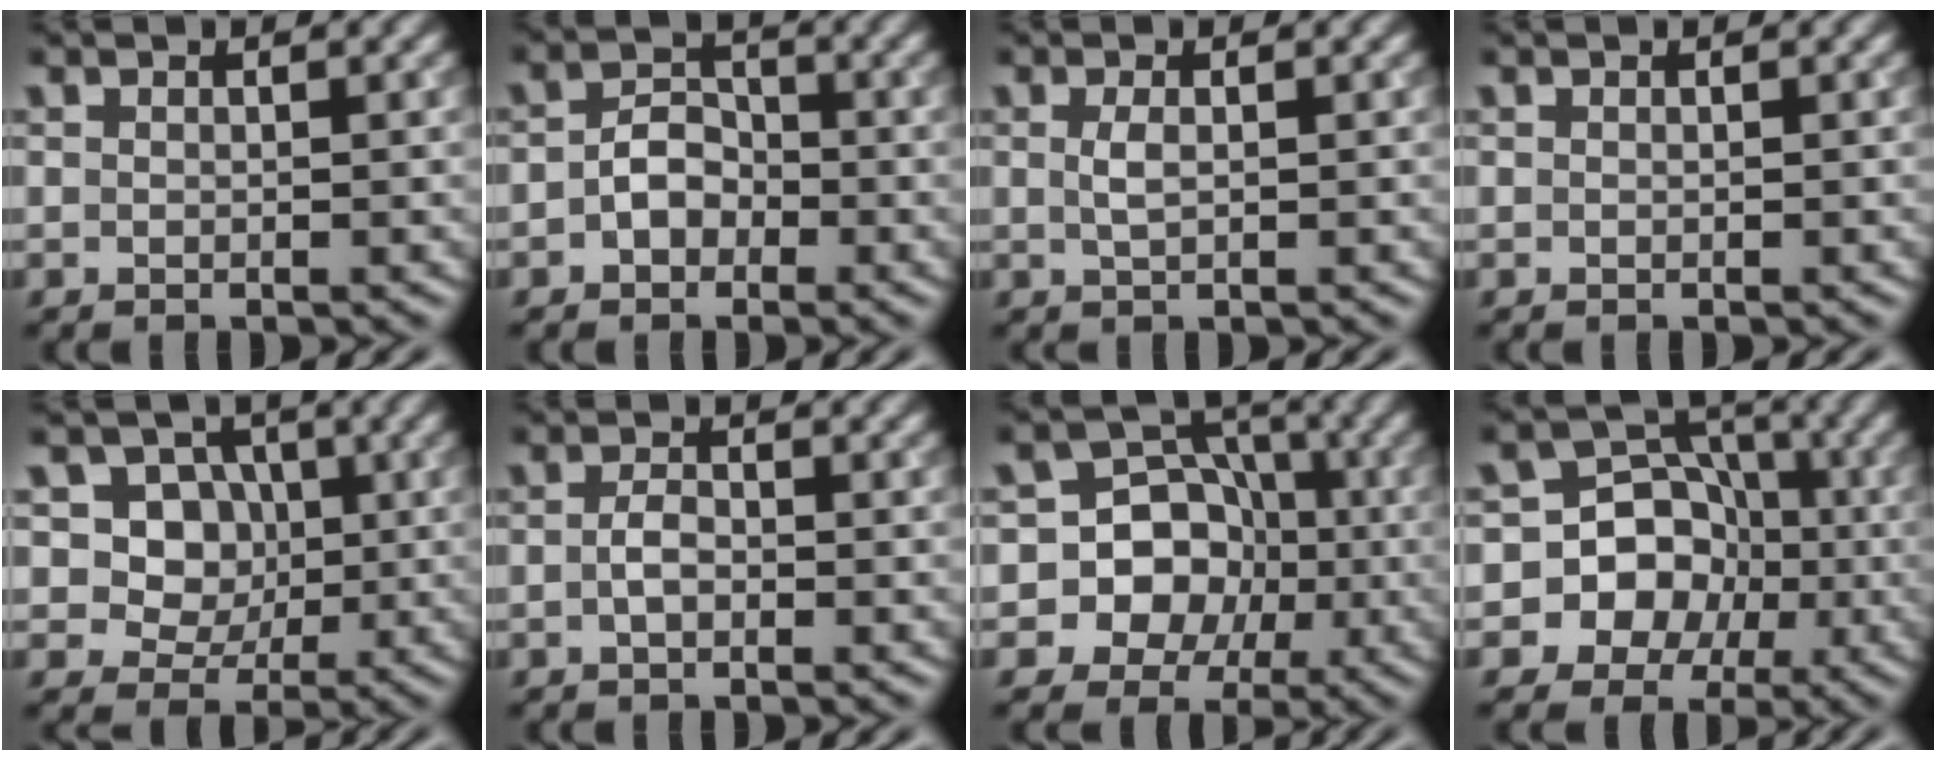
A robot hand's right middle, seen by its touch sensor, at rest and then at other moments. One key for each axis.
{"total": 2.9, "fx": -1.0, "fy": 2.2, "fz": 1.7, "tx": -0.029, "ty": 0.004, "tz": -0.023}
{"total": 1.2, "fx": 0.2, "fy": 0.4, "fz": 1.1, "tx": -0.025, "ty": 0.001, "tz": 0.003}
{"total": 0.0}
{"total": 8.6, "fx": 2.6, "fy": 7.2, "fz": 3.8, "tx": -0.059, "ty": 0.017, "tz": 0.028}
{"total": 1.5, "fx": -0.4, "fy": 0.8, "fz": 1.2, "tx": -0.027, "ty": 0.002, "tz": -0.011}
{"total": 11.3, "fx": -2.6, "fy": 10.4, "fz": 3.6, "tx": -0.061, "ty": 0.020, "tz": -0.068}
{"total": 10.4, "fx": -3.2, "fy": 9.4, "fz": 3.1, "tx": -0.046, "ty": 0.012, "tz": -0.077}